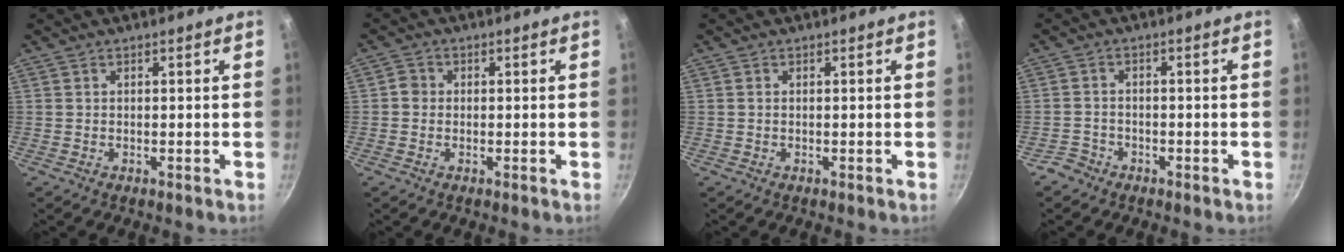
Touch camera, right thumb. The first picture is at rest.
{"total": 1.9, "force": [-0.2, 1.8, 0.7], "torque": [-0.003, 0.008, -0.008]}
{"total": 0.0}
{"total": 2.8, "force": [-2.0, 1.9, 0.2], "torque": [0.001, 0.029, -0.036]}